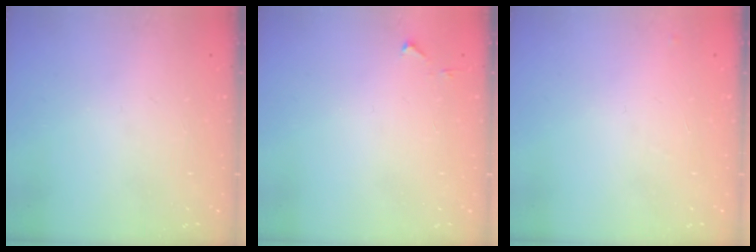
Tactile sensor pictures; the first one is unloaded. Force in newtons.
{"total": 3.1, "press": 3.1, "slide": 0.5}
{"total": 4.5, "press": 4.4, "slide": 0.6}